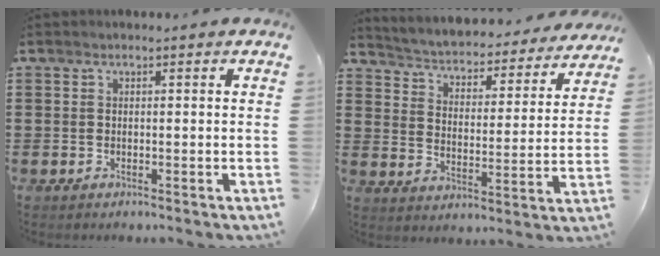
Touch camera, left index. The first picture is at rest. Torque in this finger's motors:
{"motor_torque": [1.06, -1.08, 0.45, 0.10]}